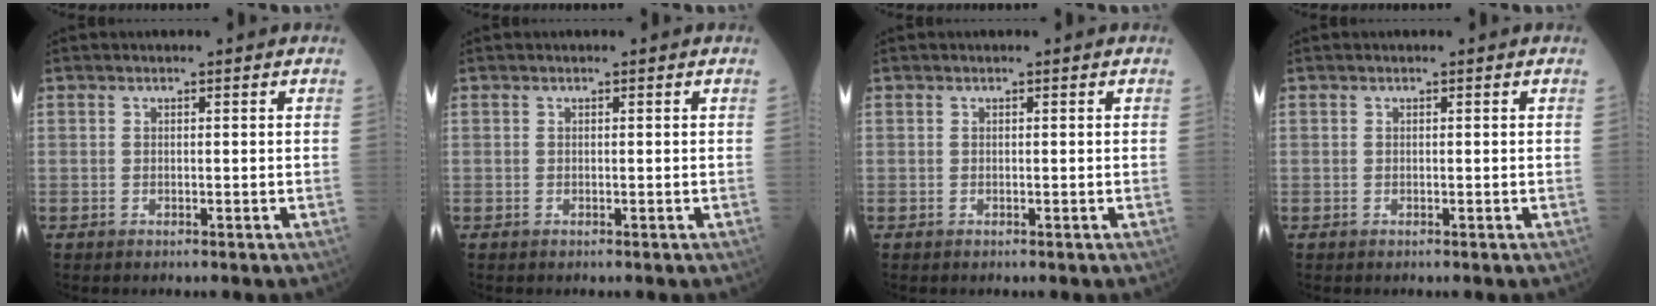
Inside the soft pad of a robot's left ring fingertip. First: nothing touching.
{"total": 0.0}
{"total": 0.0}
{"total": 0.0}